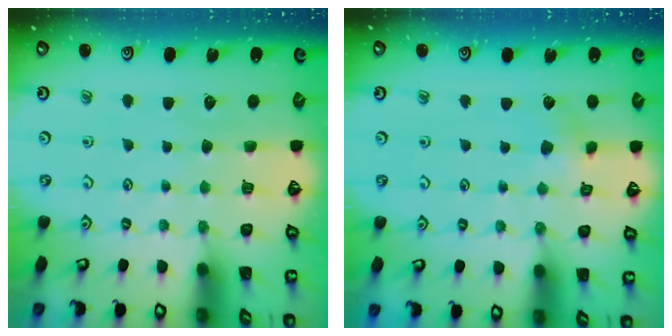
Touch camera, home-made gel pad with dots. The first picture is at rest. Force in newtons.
{"total": 4.1, "press": 4.1, "slide": 0.4}